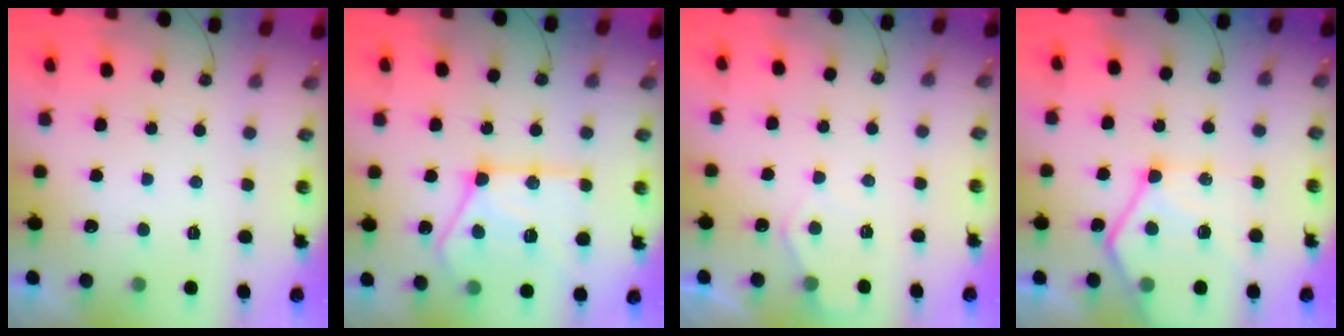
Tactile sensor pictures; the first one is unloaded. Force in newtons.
{"total": 20.1, "press": 20.0, "slide": 2.3}
{"total": 4.5, "press": 4.4, "slide": 0.6}
{"total": 15.3, "press": 15.3, "slide": 1.3}